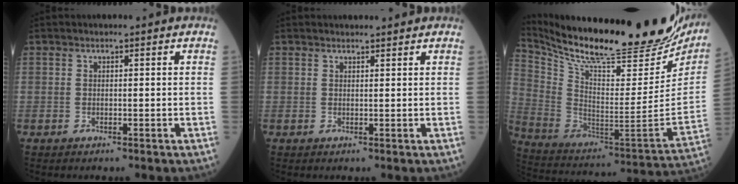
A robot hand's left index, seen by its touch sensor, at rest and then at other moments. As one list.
[{"total": 2.1, "force": [2.0, 0.2, 0.3], "torque": [-0.008, 0.007, 0.028]}, {"total": 33.5, "force": [28.5, 6.9, 16.3], "torque": [-0.301, -0.074, 0.412]}]